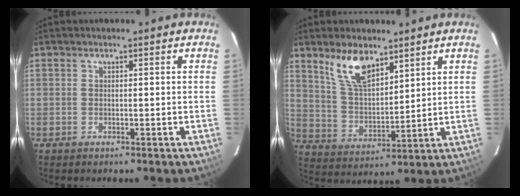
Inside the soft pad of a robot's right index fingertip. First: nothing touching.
{"total": 9.9, "force": [6.7, 4.1, 6.1], "torque": [-0.114, 0.008, 0.139]}